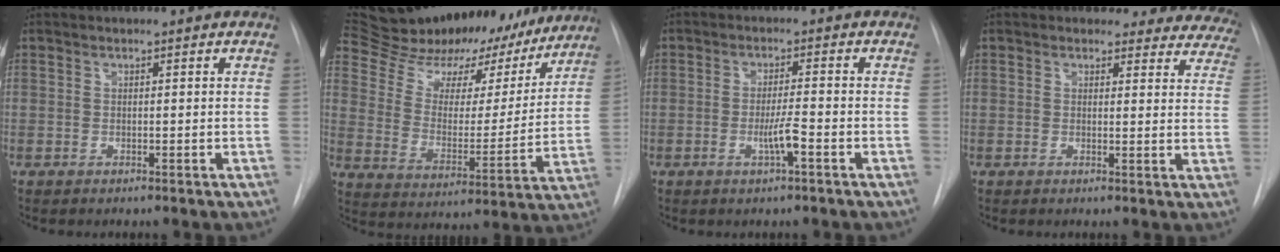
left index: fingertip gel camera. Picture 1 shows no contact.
{"total": 27.9, "force": [24.8, 8.6, 9.5], "torque": [-0.162, -0.003, 0.350]}
{"total": 3.5, "force": [-1.5, -0.1, 3.2], "torque": [-0.057, -0.004, -0.028]}
{"total": 14.3, "force": [13.2, 5.2, 1.5], "torque": [0.022, -0.043, 0.115]}